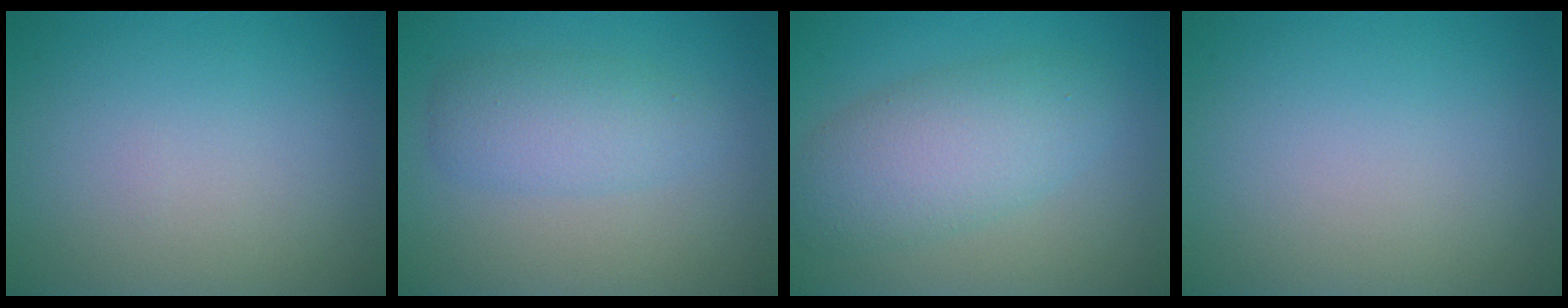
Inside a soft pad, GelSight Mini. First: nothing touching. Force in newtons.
{"total": 3.3, "press": 3.3, "slide": 0.1}
{"total": 5.5, "press": 5.5, "slide": 0.4}
{"total": 0.0}